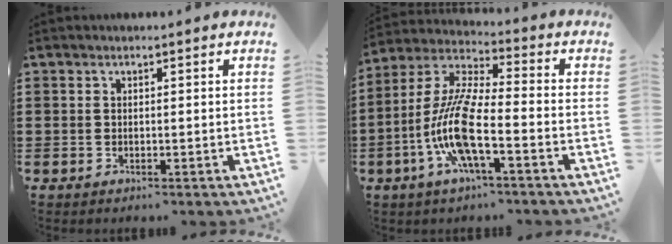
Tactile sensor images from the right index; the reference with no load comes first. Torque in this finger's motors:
{"motor_torque": [1.90, 0.24, 1.05, 0.21]}